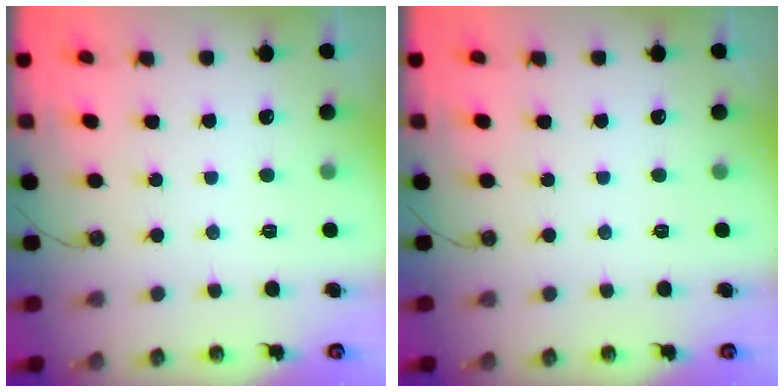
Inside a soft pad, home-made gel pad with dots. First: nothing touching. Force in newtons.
{"total": 0.0}